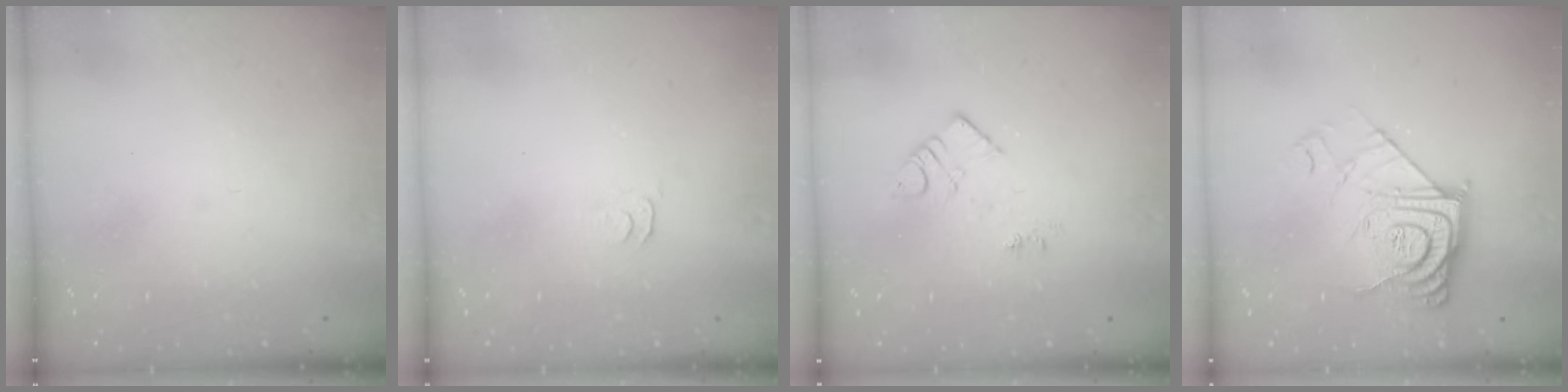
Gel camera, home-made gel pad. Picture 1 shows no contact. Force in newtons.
{"total": 2.8, "press": 2.7, "slide": 0.5}
{"total": 5.6, "press": 5.5, "slide": 0.6}
{"total": 12.3, "press": 12.3, "slide": 1.1}